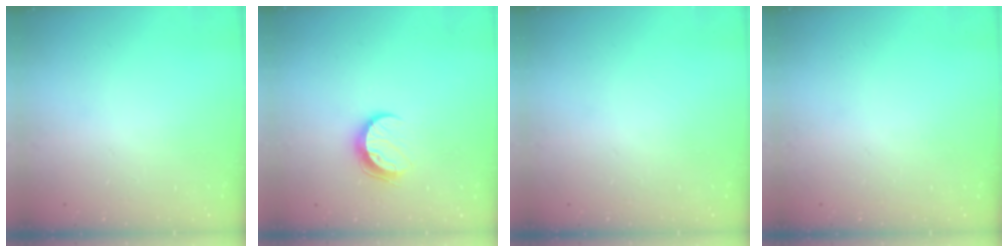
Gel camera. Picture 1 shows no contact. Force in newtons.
{"total": 9.0, "press": 9.0, "slide": 0.8}
{"total": 0.0}
{"total": 0.0}